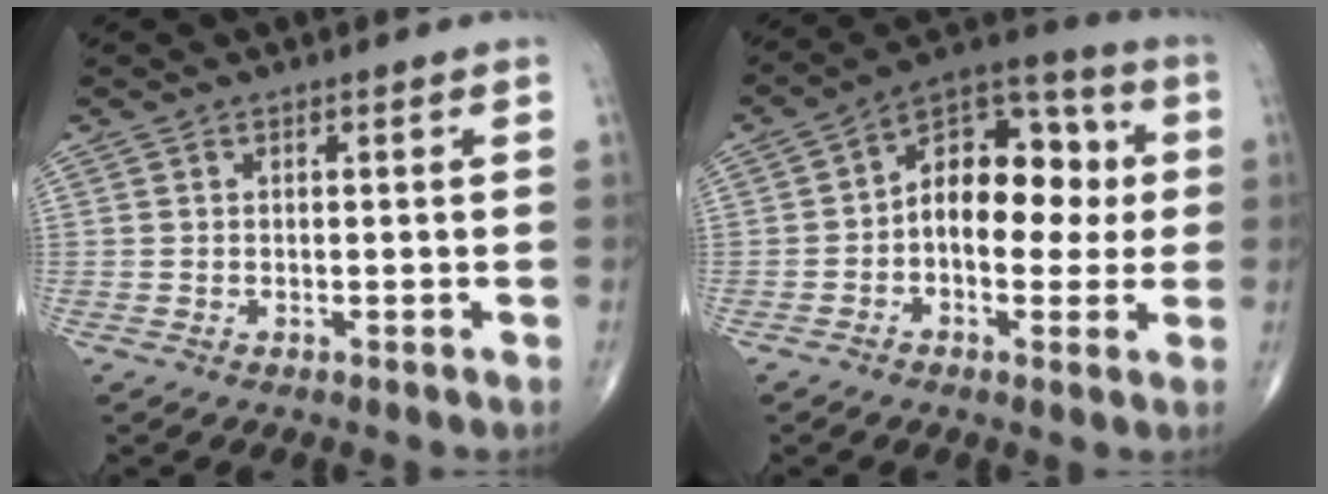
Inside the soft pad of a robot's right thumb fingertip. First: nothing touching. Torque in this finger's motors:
{"motor_torque": [-0.01, 0.36, 0.30, -0.02, 0.17]}